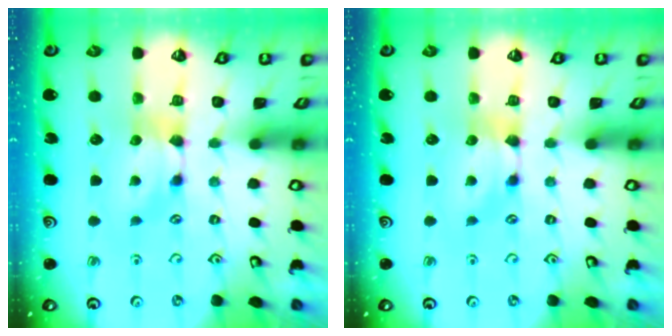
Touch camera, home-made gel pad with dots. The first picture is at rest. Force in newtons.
{"total": 0.0}